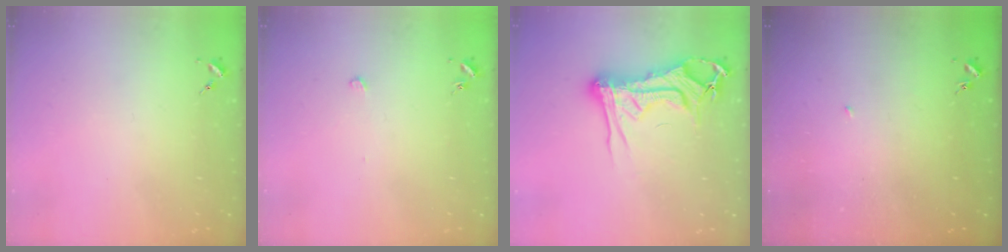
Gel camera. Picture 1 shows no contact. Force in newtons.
{"total": 2.7, "press": 2.6, "slide": 0.3}
{"total": 17.4, "press": 17.4, "slide": 1.2}
{"total": 2.3, "press": 2.3, "slide": 0.1}